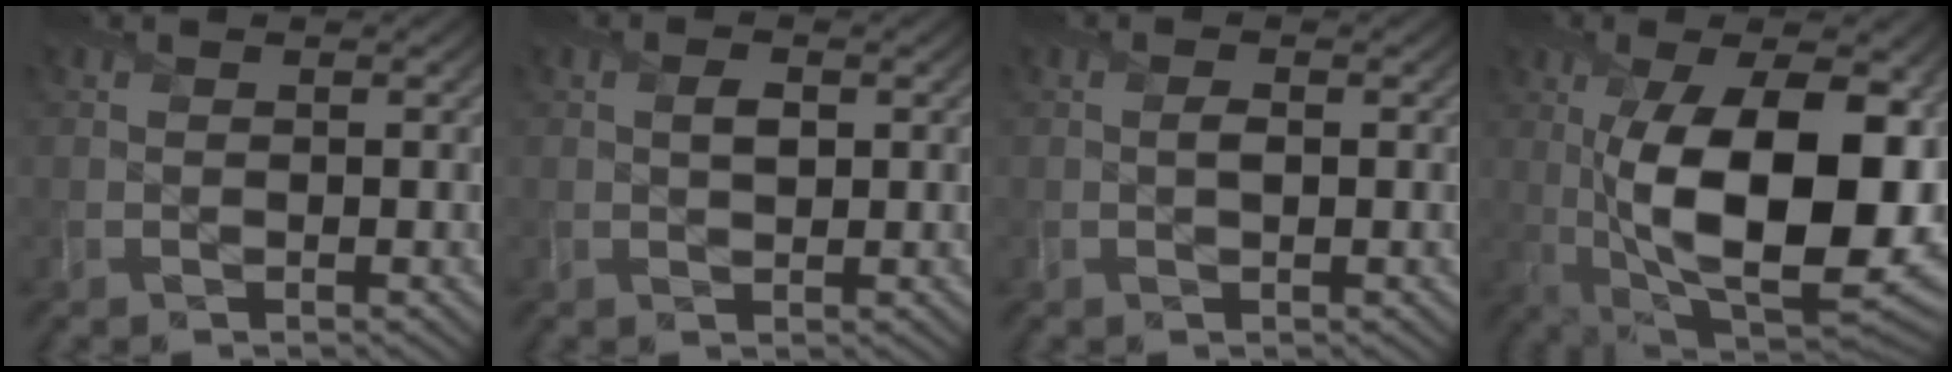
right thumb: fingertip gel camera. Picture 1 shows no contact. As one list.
[{"total": 1.7, "force": [0.3, 1.0, 1.3], "torque": [-0.028, -0.004, 0.004]}, {"total": 0.8, "force": [-0.1, 0.3, 0.8], "torque": [-0.017, -0.002, -0.003]}, {"total": 19.0, "force": [0.8, 8.7, 16.9], "torque": [-0.273, -0.011, 0.015]}]